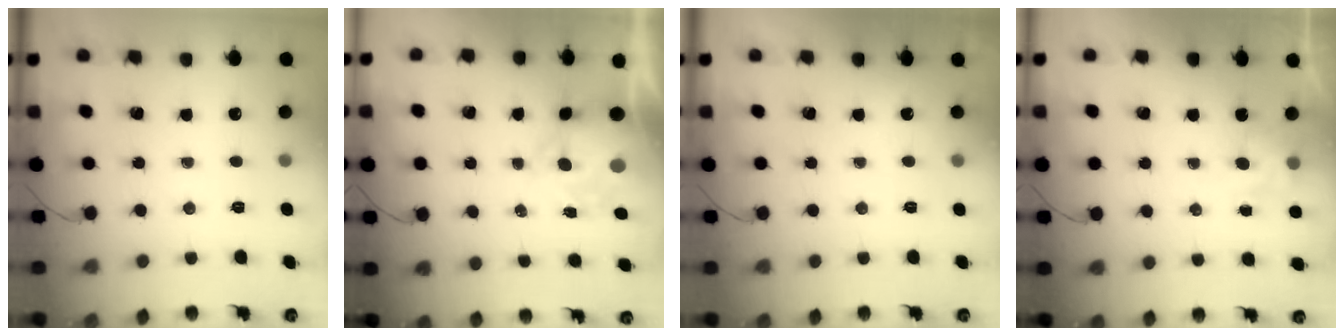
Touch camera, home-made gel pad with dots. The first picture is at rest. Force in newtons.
{"total": 8.9, "press": 8.7, "slide": 1.9}
{"total": 1.9, "press": 1.9, "slide": 0.3}
{"total": 5.5, "press": 5.4, "slide": 1.2}